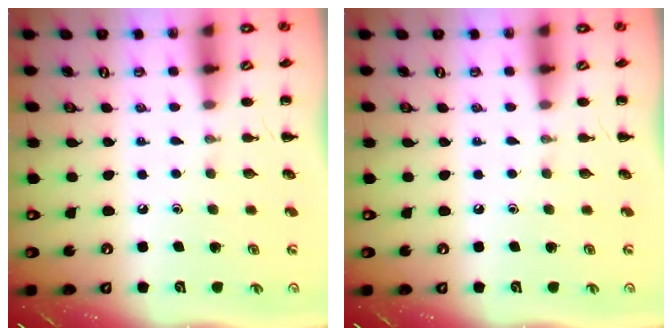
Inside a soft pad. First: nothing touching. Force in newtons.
{"total": 0.0}